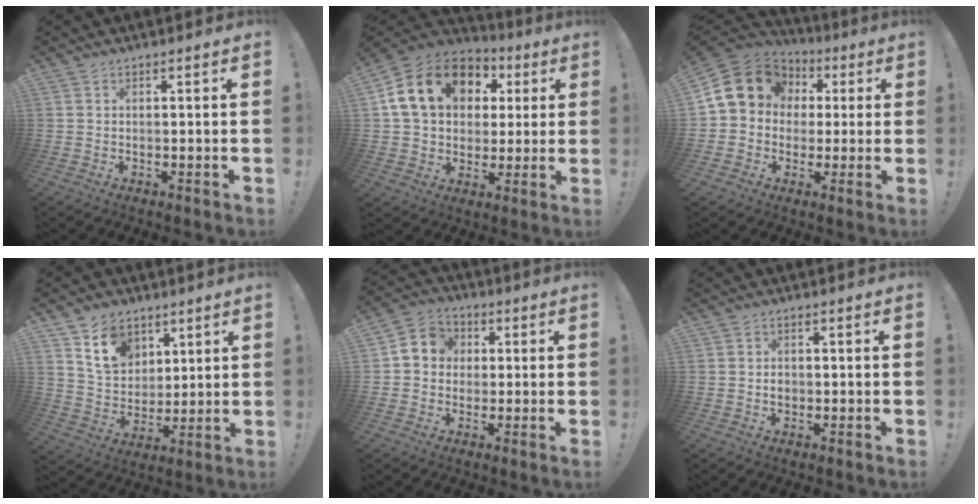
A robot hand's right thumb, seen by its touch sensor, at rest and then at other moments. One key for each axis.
{"total": 19.0, "fx": 6.7, "fy": 14.1, "fz": 10.9, "tx": -0.177, "ty": -0.009, "tz": 0.135}
{"total": 15.8, "fx": 4.2, "fy": 13.2, "fz": 7.6, "tx": -0.117, "ty": -0.004, "tz": 0.094}
{"total": 13.1, "fx": 7.5, "fy": 9.6, "fz": 5.0, "tx": -0.077, "ty": -0.038, "tz": 0.149}
{"total": 7.2, "fx": 0.2, "fy": 6.8, "fz": 2.5, "tx": -0.033, "ty": 0.010, "tz": 0.009}
{"total": 1.8, "fx": -0.7, "fy": 1.5, "fz": 0.8, "tx": -0.013, "ty": 0.004, "tz": -0.013}